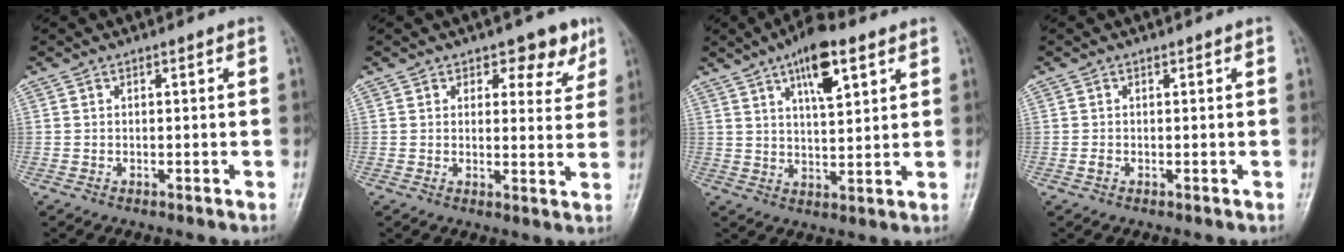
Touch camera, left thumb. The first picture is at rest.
{"total": 5.9, "force": [3.9, 3.6, 2.7], "torque": [0.004, -0.019, 0.048]}
{"total": 10.5, "force": [5.5, 3.8, 8.1], "torque": [-0.117, -0.022, 0.091]}
{"total": 0.6, "force": [0.0, 0.5, 0.3], "torque": [-0.005, -0.001, -0.002]}